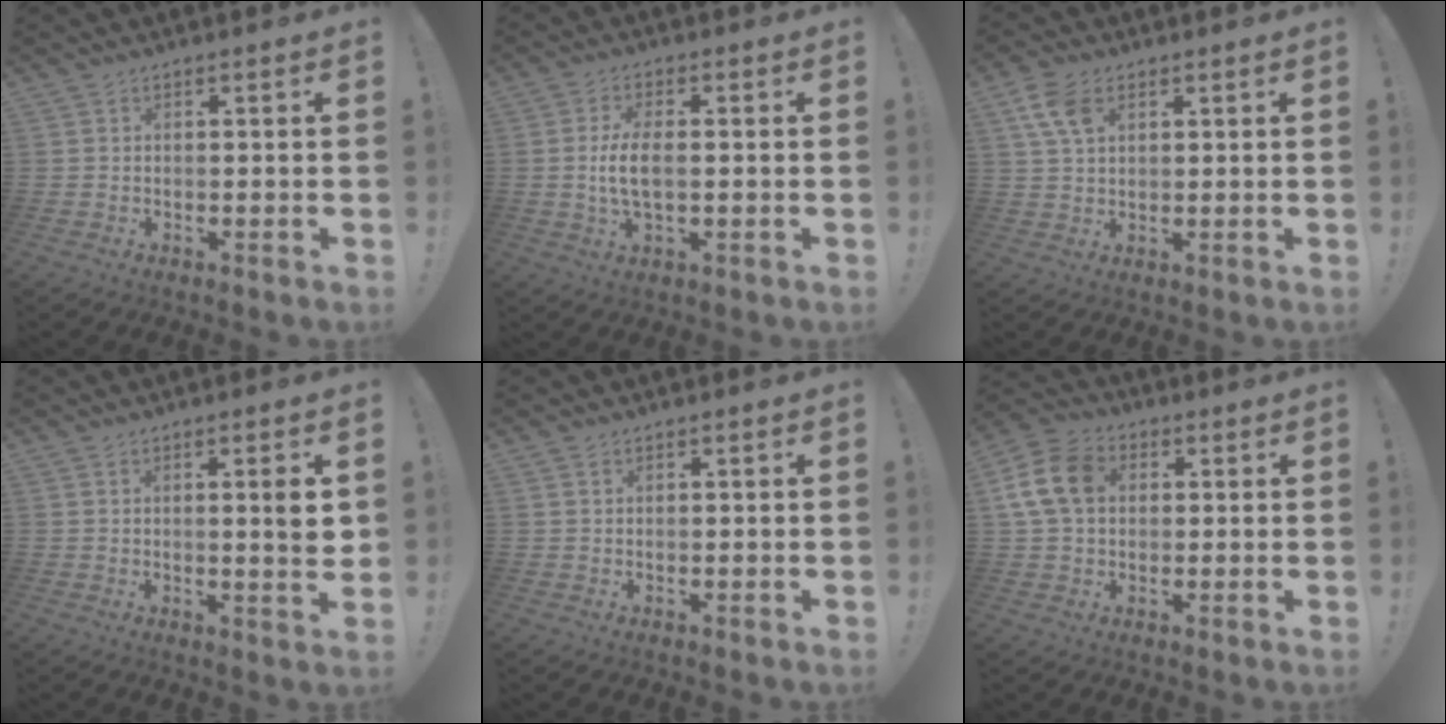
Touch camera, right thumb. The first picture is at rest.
{"total": 7.1, "force": [-0.2, 3.0, 6.5], "torque": [-0.131, -0.008, -0.007]}
{"total": 8.2, "force": [3.5, 5.0, 5.4], "torque": [-0.110, 0.000, 0.071]}
{"total": 4.5, "force": [1.0, 0.1, 4.4], "torque": [-0.061, -0.009, 0.008]}
{"total": 0.8, "force": [0.6, 0.3, 0.5], "torque": [-0.004, -0.002, 0.010]}
{"total": 13.3, "force": [2.8, 10.0, 8.3], "torque": [-0.153, 0.008, 0.056]}